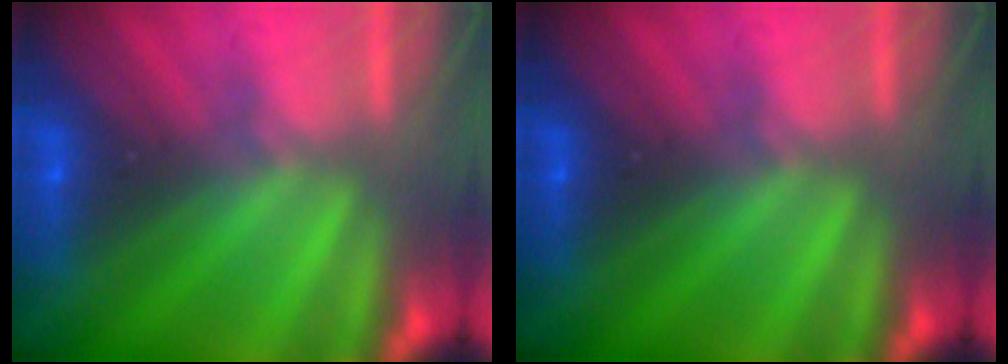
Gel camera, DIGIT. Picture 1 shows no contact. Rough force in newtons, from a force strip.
{"total": 0.0}